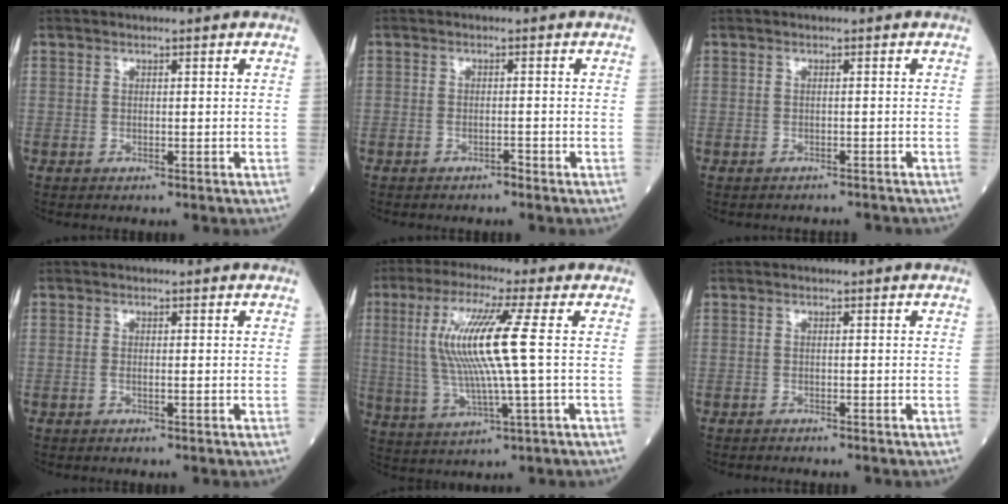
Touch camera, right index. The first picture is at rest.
{"total": 0.8, "force": [-0.7, 0.1, 0.3], "torque": [-0.005, 0.000, -0.013]}
{"total": 2.5, "force": [-2.4, 0.5, -0.3], "torque": [0.007, -0.005, -0.032]}
{"total": 0.7, "force": [-0.2, 0.2, 0.7], "torque": [-0.013, 0.001, -0.003]}
{"total": 12.0, "force": [1.7, -0.3, 11.8], "torque": [-0.251, 0.002, 0.031]}
{"total": 1.9, "force": [-1.7, 0.1, 0.7], "torque": [-0.011, -0.002, -0.021]}